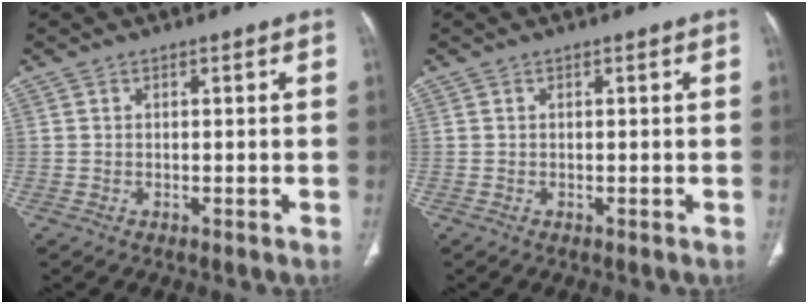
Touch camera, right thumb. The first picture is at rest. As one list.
[{"total": 0.0}]